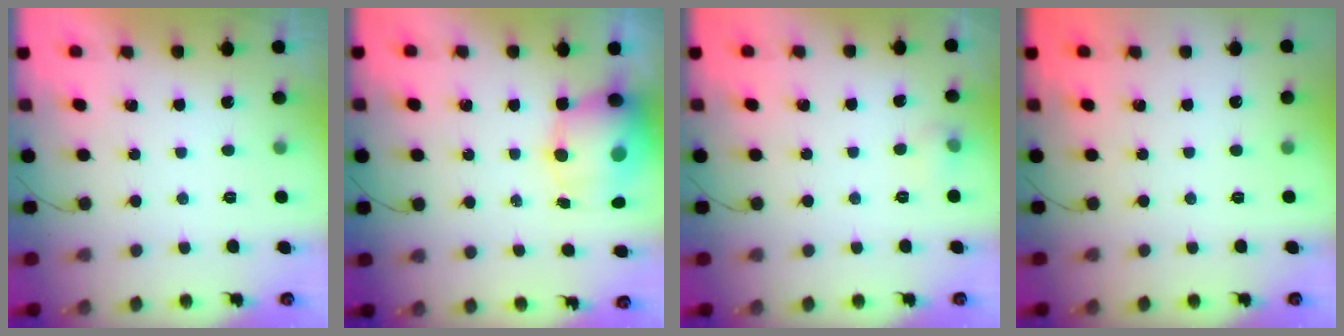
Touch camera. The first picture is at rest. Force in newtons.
{"total": 13.1, "press": 12.7, "slide": 3.4}
{"total": 4.6, "press": 4.3, "slide": 1.7}
{"total": 0.0}